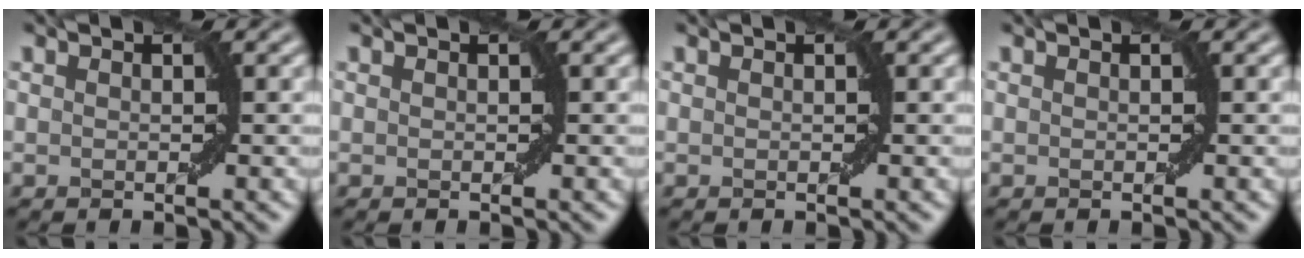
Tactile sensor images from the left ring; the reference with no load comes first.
{"total": 0.0}
{"total": 0.0}
{"total": 0.0}